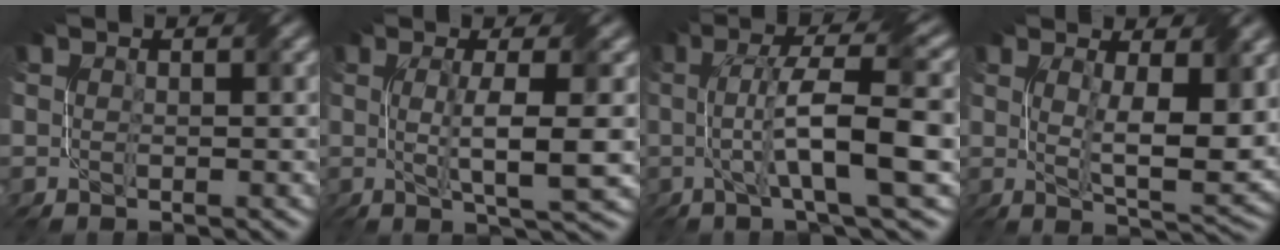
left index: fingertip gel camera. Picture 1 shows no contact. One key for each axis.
{"total": 5.8, "fx": -0.1, "fy": 0.9, "fz": 5.7, "tx": -0.096, "ty": -0.001, "tz": -0.001}
{"total": 9.8, "fx": -0.2, "fy": 1.7, "fz": 9.7, "tx": -0.144, "ty": 0.017, "tz": -0.006}
{"total": 7.2, "fx": 1.3, "fy": 2.0, "fz": 6.8, "tx": -0.116, "ty": -0.011, "tz": 0.029}